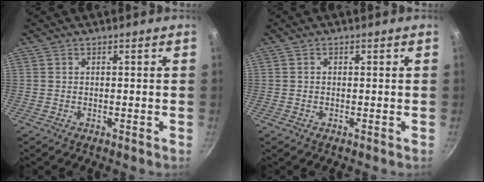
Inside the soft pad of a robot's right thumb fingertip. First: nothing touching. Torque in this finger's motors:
{"motor_torque": [-0.17, -0.43, -0.26, 0.07, -0.02]}